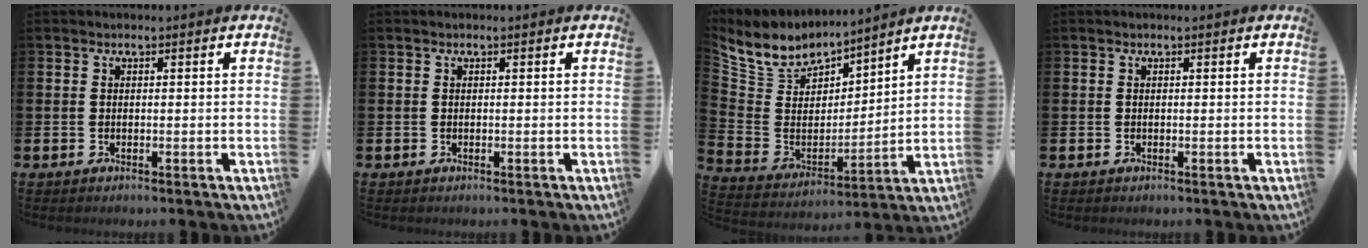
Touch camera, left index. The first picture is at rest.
{"total": 0.0}
{"total": 7.5, "force": [6.9, 2.8, 0.5], "torque": [-0.062, -0.058, 0.125]}
{"total": 0.0}